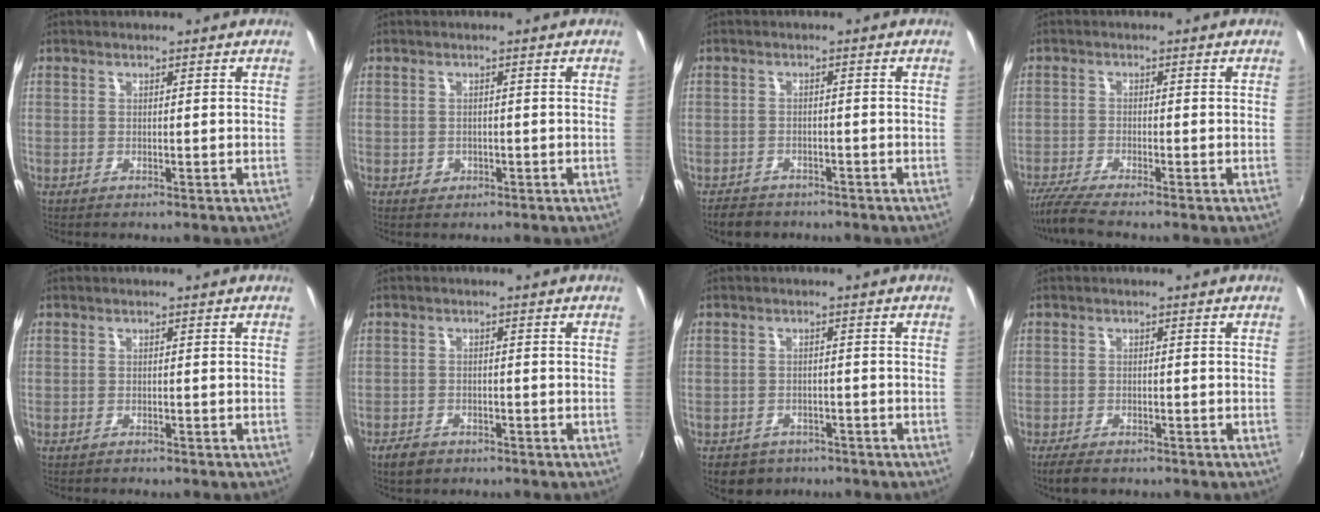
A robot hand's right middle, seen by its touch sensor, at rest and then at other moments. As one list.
[{"total": 1.3, "force": [-0.4, 1.1, 0.3], "torque": [-0.005, -0.003, -0.004]}, {"total": 4.7, "force": [-3.9, 2.4, 1.2], "torque": [-0.041, -0.007, -0.063]}, {"total": 5.2, "force": [-4.6, -0.4, 2.5], "torque": [-0.069, -0.019, -0.087]}, {"total": 1.0, "force": [-0.9, 0.3, 0.1], "torque": [-0.006, -0.004, -0.014]}, {"total": 3.7, "force": [-2.7, 2.1, 1.4], "torque": [-0.041, -0.003, -0.045]}, {"total": 5.6, "force": [-3.8, 3.8, 1.5], "torque": [-0.042, -0.006, -0.054]}, {"total": 4.1, "force": [-3.3, 1.5, 2.1], "torque": [-0.051, -0.017, -0.058]}]